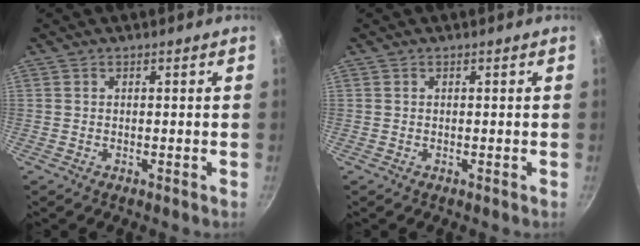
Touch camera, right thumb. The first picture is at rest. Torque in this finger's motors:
{"motor_torque": [-0.08, -0.01, 0.20, -0.26, 0.00]}